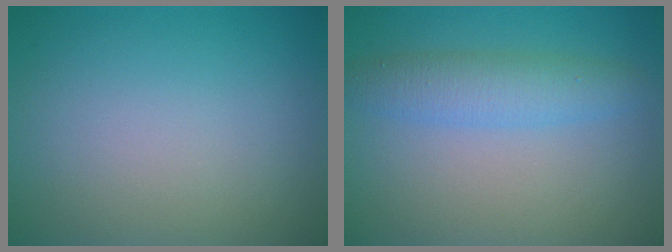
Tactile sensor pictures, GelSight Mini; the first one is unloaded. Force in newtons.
{"total": 3.3, "press": 3.3, "slide": 0.1}